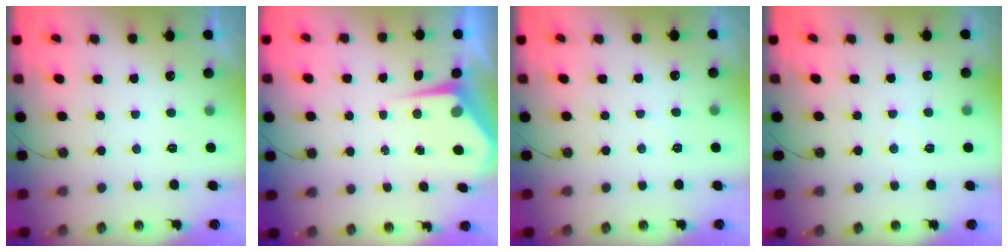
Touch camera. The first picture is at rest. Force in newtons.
{"total": 4.8, "press": 4.7, "slide": 0.6}
{"total": 3.5, "press": 3.5, "slide": 0.6}
{"total": 3.8, "press": 3.7, "slide": 0.5}